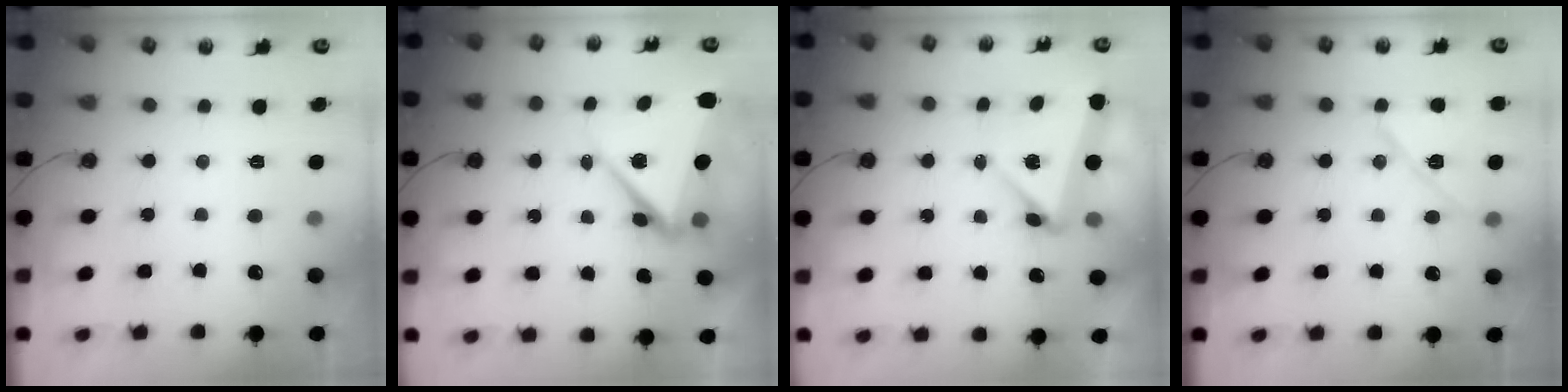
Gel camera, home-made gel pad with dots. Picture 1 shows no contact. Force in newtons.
{"total": 10.1, "press": 10.0, "slide": 1.7}
{"total": 5.6, "press": 5.5, "slide": 0.8}
{"total": 11.8, "press": 11.7, "slide": 1.7}